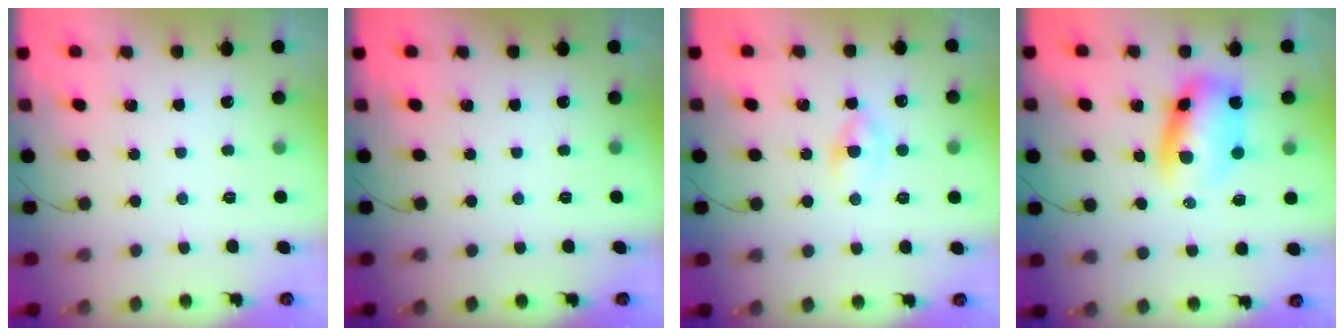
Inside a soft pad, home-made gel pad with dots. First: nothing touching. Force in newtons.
{"total": 0.0}
{"total": 2.4, "press": 2.1, "slide": 1.2}
{"total": 9.3, "press": 9.0, "slide": 2.4}